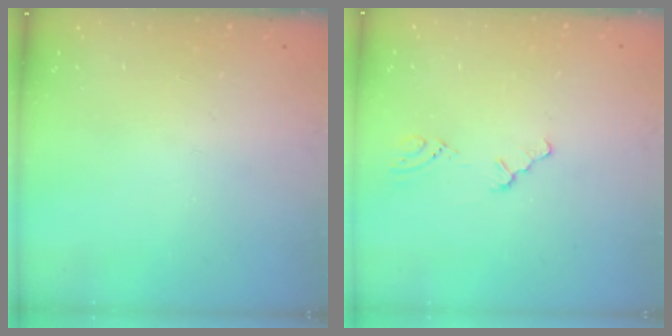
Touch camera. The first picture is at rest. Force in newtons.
{"total": 0.8, "press": 0.7, "slide": 0.2}